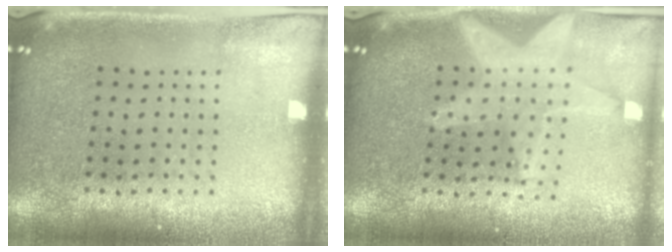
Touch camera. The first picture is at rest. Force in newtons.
{"total": 2.2, "press": 1.8, "slide": 1.2}